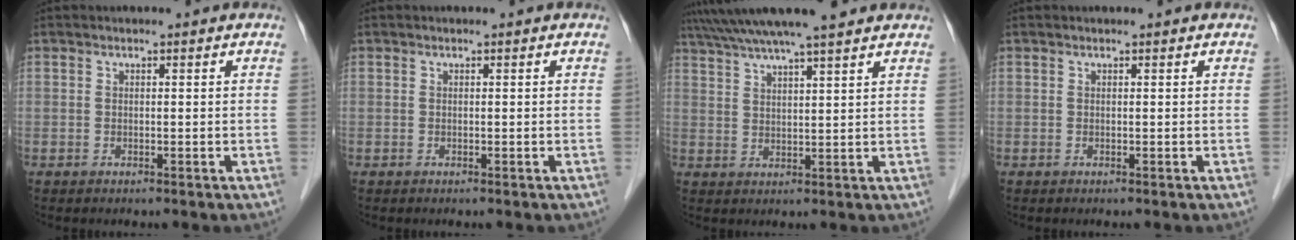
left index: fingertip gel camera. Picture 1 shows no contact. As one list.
[{"total": 0.0}, {"total": 13.4, "force": [11.5, 0.3, 6.8], "torque": [-0.122, 0.037, 0.170]}, {"total": 0.0}]